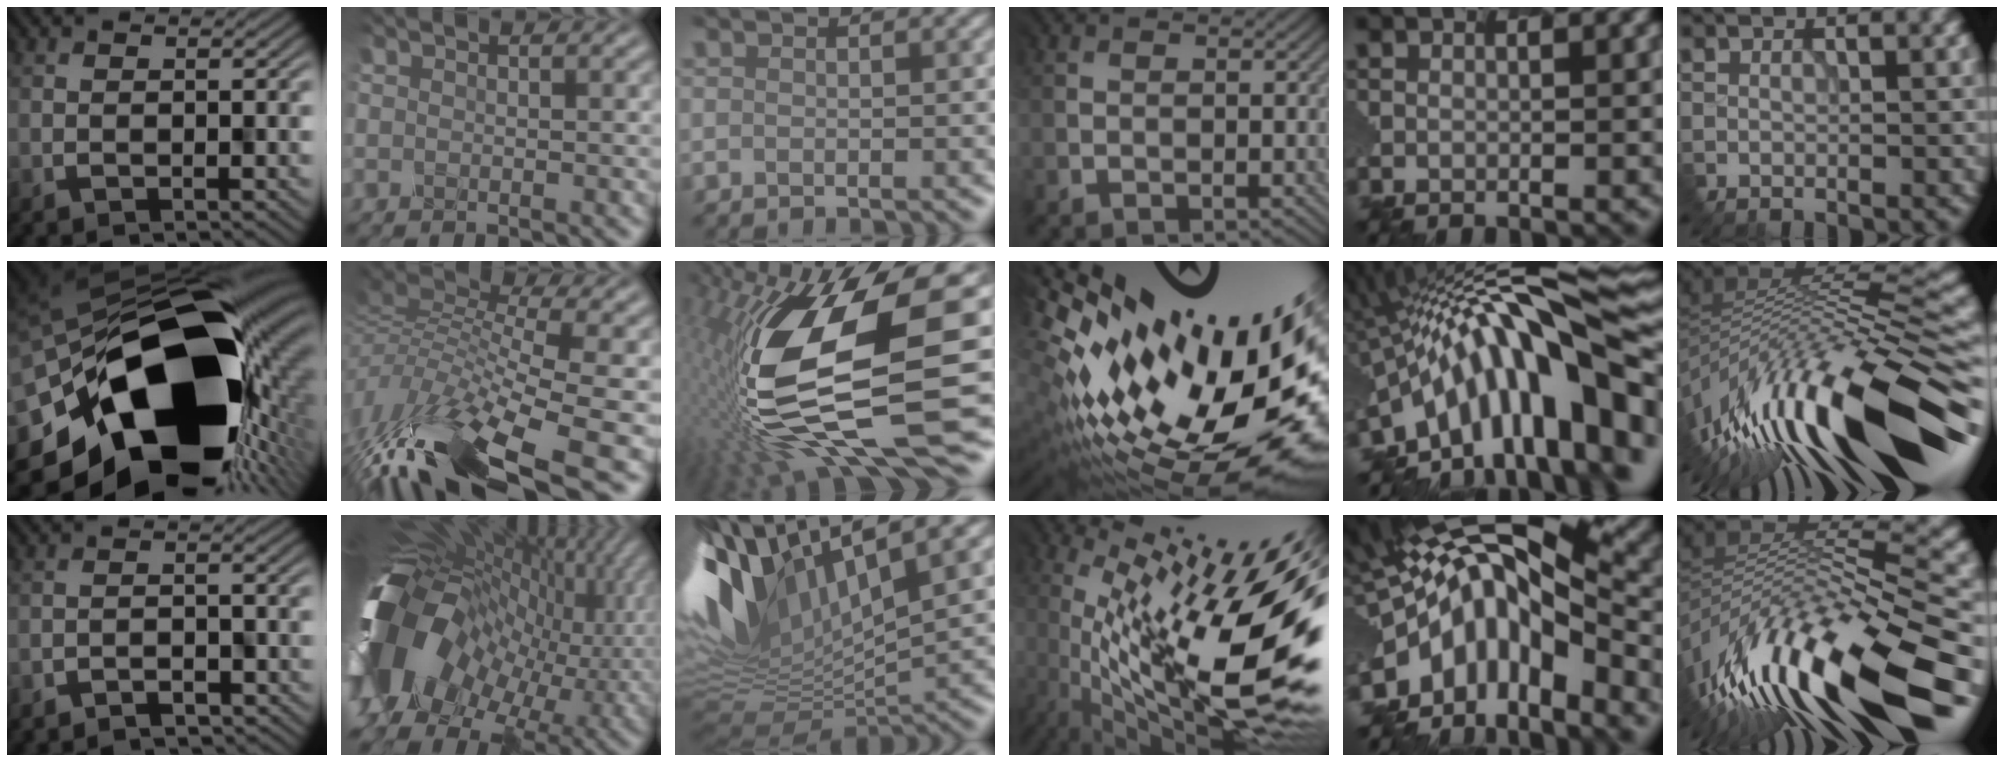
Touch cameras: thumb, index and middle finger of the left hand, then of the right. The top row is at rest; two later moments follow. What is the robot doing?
{"motion": "disassemble", "object": "hinged tin"}